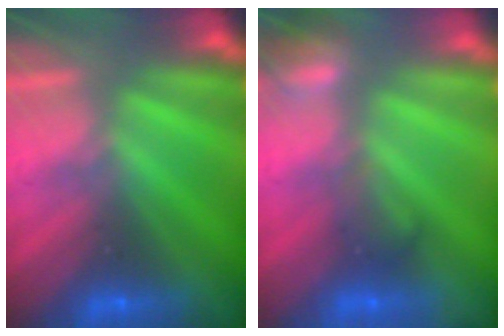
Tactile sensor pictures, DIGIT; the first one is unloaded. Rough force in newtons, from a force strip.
{"total": 2.7}